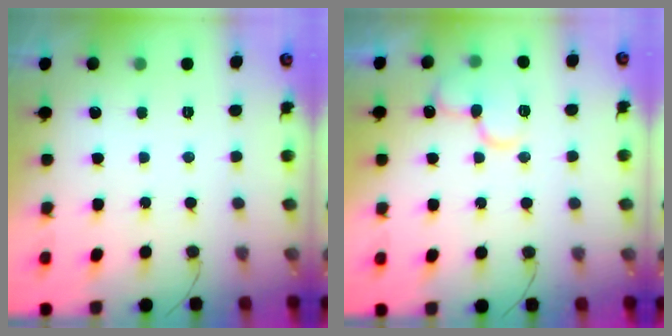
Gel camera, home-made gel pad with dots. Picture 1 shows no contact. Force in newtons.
{"total": 12.8, "press": 12.7, "slide": 1.6}